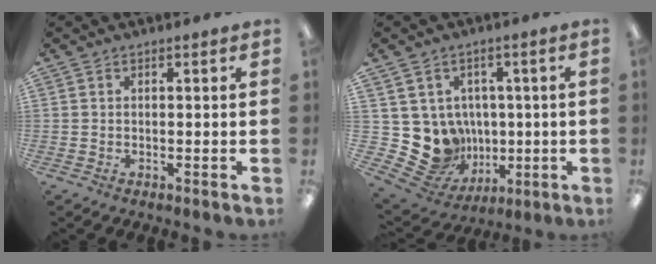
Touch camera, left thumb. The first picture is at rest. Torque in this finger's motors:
{"motor_torque": [-0.45, 0.37, -0.05, 0.05, 0.03]}